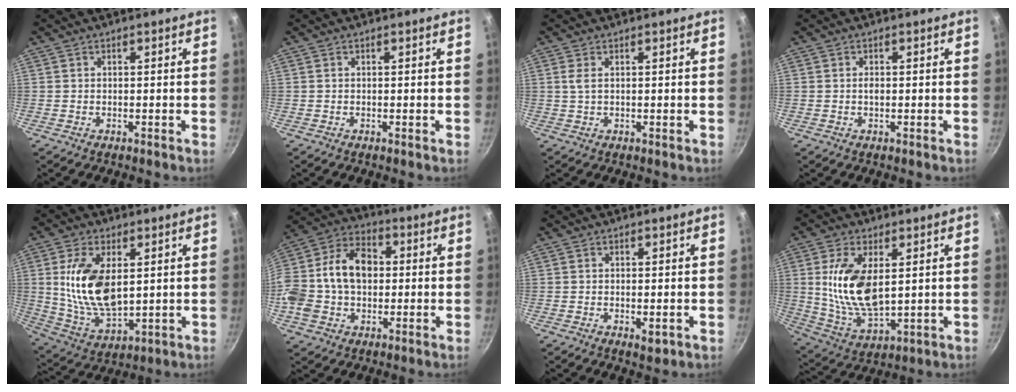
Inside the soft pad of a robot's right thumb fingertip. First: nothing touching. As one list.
[{"total": 0.0}, {"total": 1.7, "force": [0.5, 0.6, 1.5], "torque": [-0.032, 0.000, 0.012]}, {"total": 1.2, "force": [0.0, 0.8, 0.9], "torque": [-0.014, 0.002, -0.001]}, {"total": 15.3, "force": [2.8, 8.2, 12.6], "torque": [-0.231, -0.019, 0.064]}, {"total": 18.2, "force": [0.3, 13.2, 12.5], "torque": [-0.219, 0.041, -0.009]}, {"total": 2.4, "force": [-0.7, 1.0, 2.1], "torque": [-0.036, -0.007, -0.008]}, {"total": 14.4, "force": [2.7, 7.3, 12.1], "torque": [-0.228, -0.020, 0.060]}]